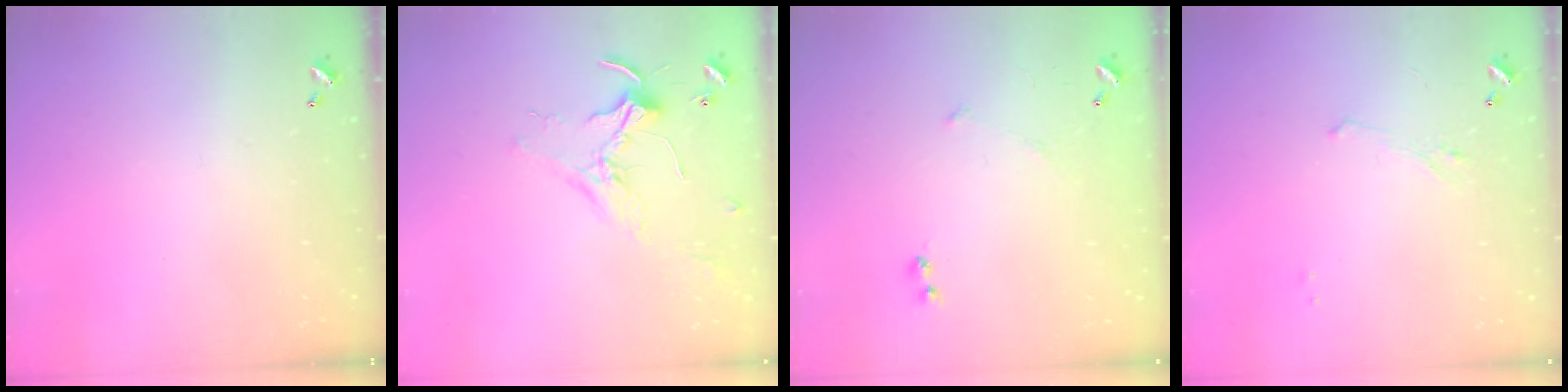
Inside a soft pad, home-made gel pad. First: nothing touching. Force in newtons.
{"total": 2.1, "press": 2.1, "slide": 0.5}
{"total": 5.7, "press": 5.7, "slide": 0.8}
{"total": 1.4, "press": 1.3, "slide": 0.6}